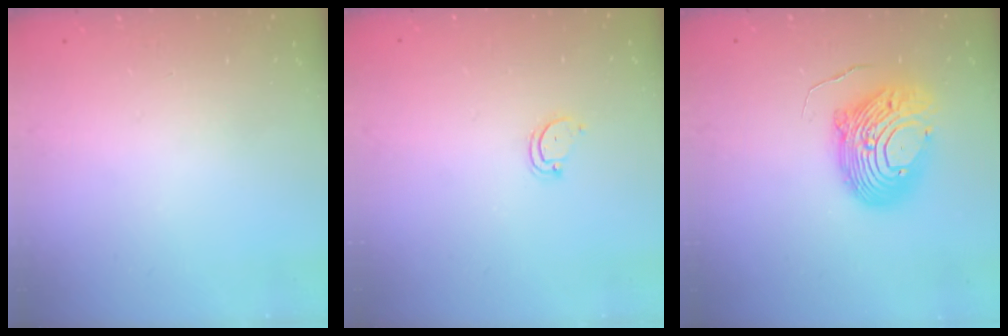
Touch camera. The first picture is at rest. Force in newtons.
{"total": 2.8, "press": 2.8, "slide": 0.2}
{"total": 13.5, "press": 13.4, "slide": 1.4}